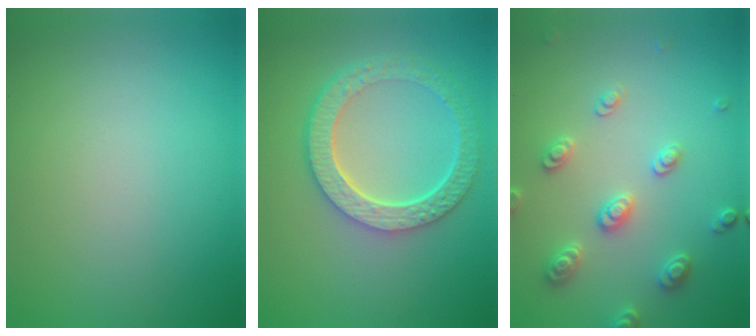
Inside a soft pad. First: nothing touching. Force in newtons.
{"total": 6.0, "press": 4.5, "slide": 4.0}
{"total": 3.5, "press": 3.2, "slide": 1.3}